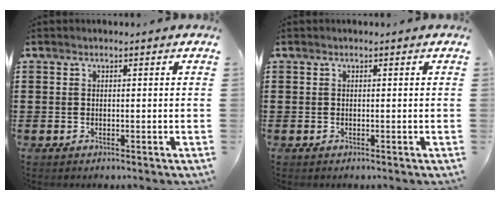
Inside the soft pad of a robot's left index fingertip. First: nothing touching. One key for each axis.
{"total": 0.0}